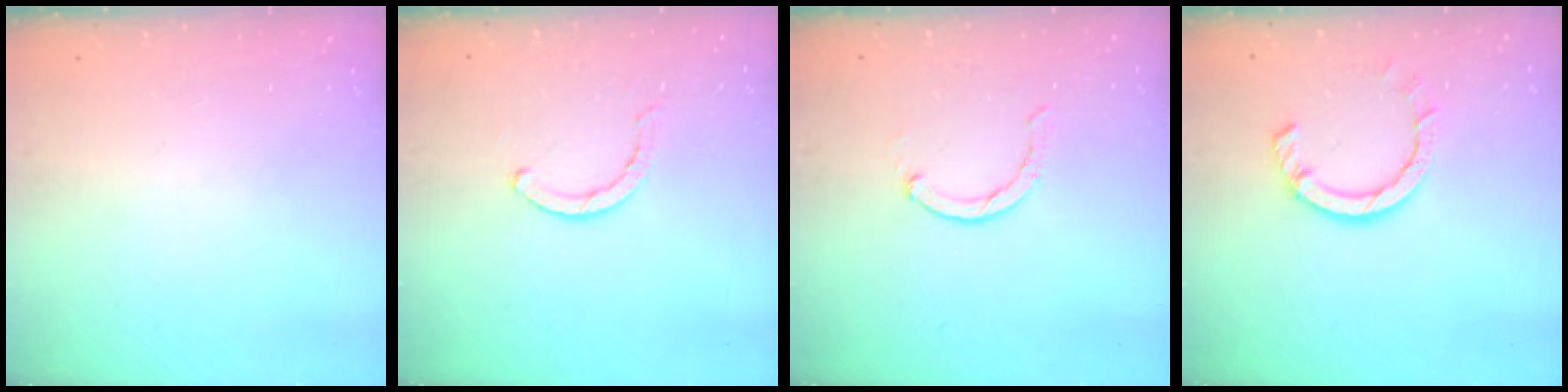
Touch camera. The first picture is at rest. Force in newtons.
{"total": 2.8, "press": 2.8, "slide": 0.2}
{"total": 1.9, "press": 1.9, "slide": 0.3}
{"total": 7.1, "press": 7.0, "slide": 1.1}